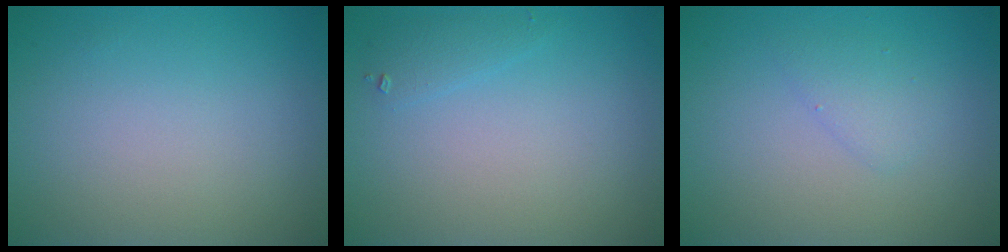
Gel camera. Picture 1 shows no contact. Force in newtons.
{"total": 1.1, "press": 1.1, "slide": 0.1}
{"total": 1.5, "press": 1.5, "slide": 0.1}